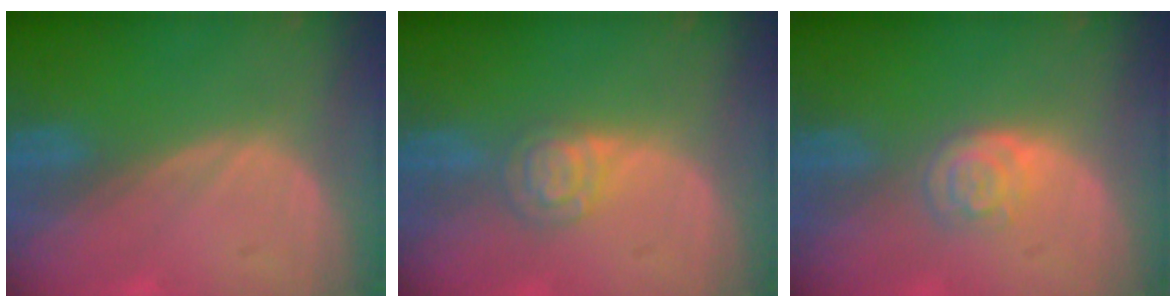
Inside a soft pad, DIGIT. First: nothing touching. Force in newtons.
{"total": 4.6, "press": 4.2, "slide": 1.9}
{"total": 3.5, "press": 3.5, "slide": 0.6}